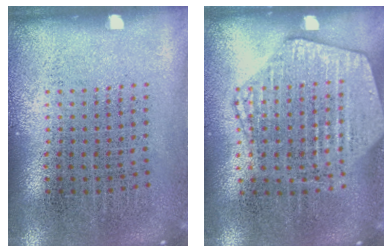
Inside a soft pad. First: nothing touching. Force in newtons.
{"total": 1.9, "press": 1.8, "slide": 0.7}